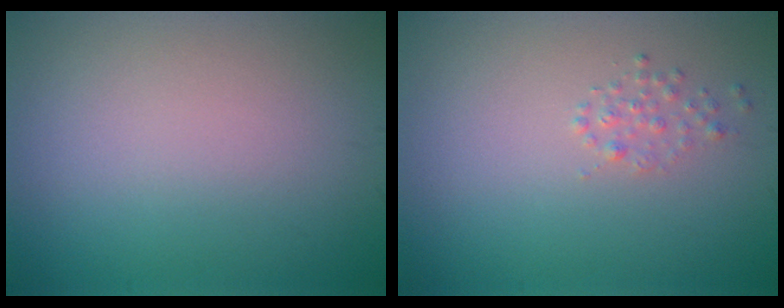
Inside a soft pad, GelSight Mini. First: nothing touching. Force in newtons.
{"total": 1.0, "press": 1.0, "slide": 0.1}